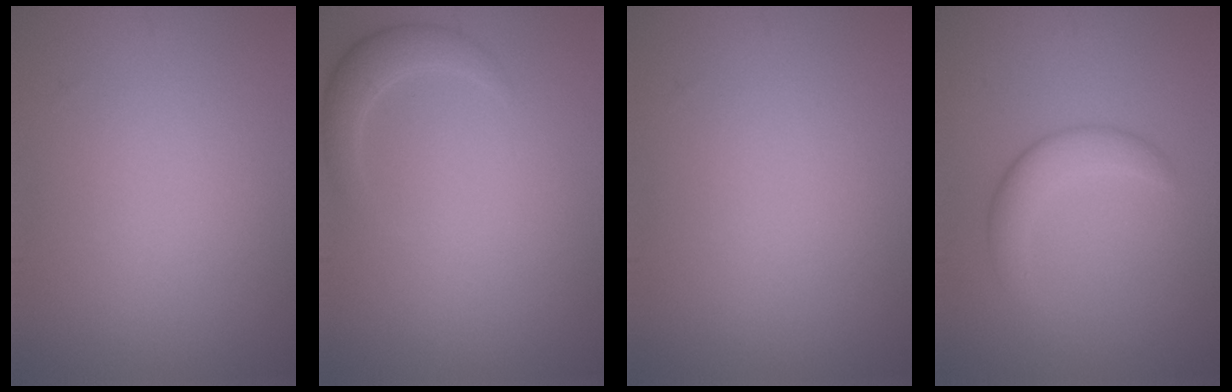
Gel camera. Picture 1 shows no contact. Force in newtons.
{"total": 2.1, "press": 2.1, "slide": 0.2}
{"total": 0.0}
{"total": 2.9, "press": 2.9, "slide": 0.2}